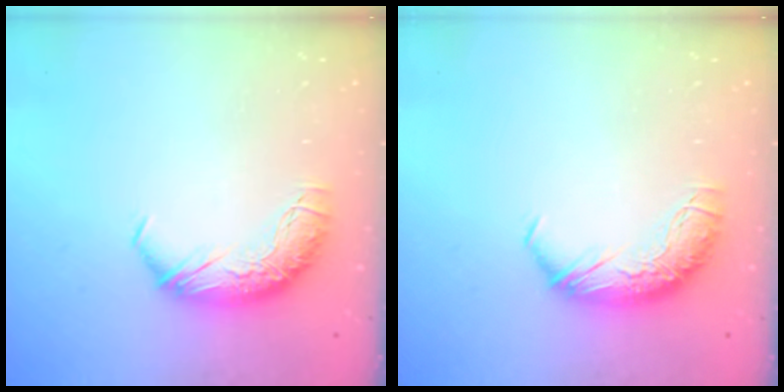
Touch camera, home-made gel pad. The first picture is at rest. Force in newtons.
{"total": 0.0}